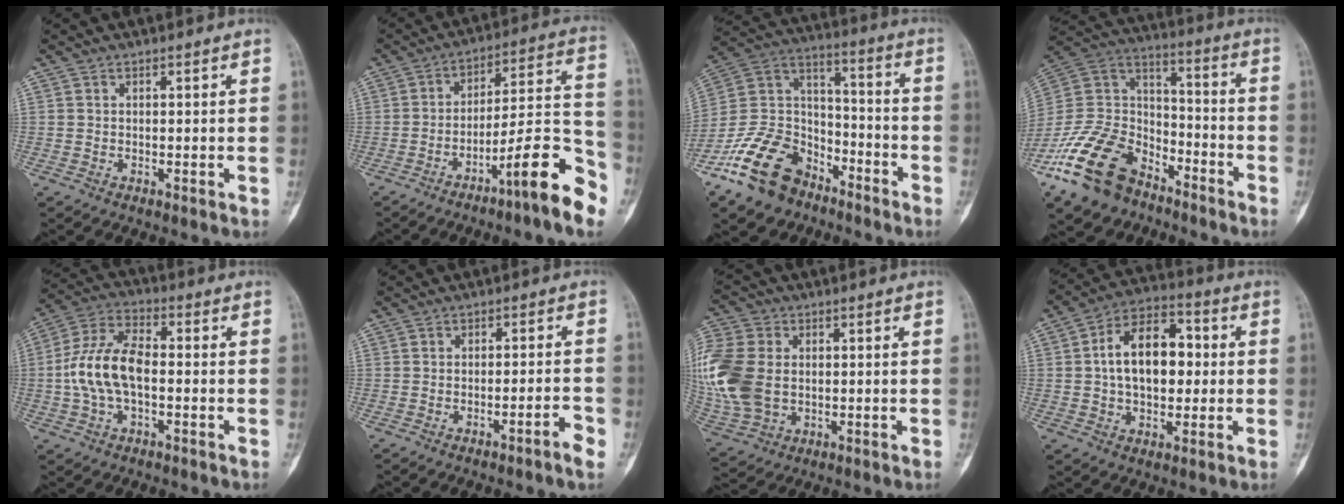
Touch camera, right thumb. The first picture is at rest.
{"total": 15.4, "force": [-8.9, 1.9, 12.4], "torque": [-0.178, 0.080, -0.140]}
{"total": 17.9, "force": [-11.7, 11.0, 7.9], "torque": [-0.128, 0.091, -0.216]}
{"total": 21.0, "force": [-13.7, 12.1, 10.2], "torque": [-0.186, 0.083, -0.250]}
{"total": 12.1, "force": [-1.0, 6.5, 10.1], "torque": [-0.206, 0.034, -0.024]}
{"total": 3.5, "force": [-2.1, 0.0, 2.8], "torque": [-0.049, 0.018, -0.030]}
{"total": 18.8, "force": [0.9, 13.8, 12.7], "torque": [-0.319, 0.003, 0.030]}
{"total": 14.4, "force": [1.0, 8.9, 11.3], "torque": [-0.156, 0.025, 0.007]}